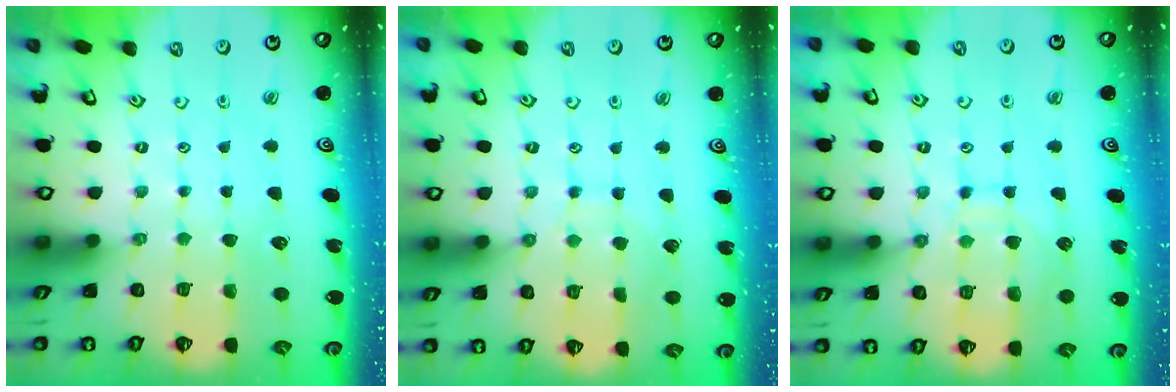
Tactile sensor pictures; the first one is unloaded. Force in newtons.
{"total": 5.0, "press": 5.0, "slide": 0.6}
{"total": 11.3, "press": 11.3, "slide": 1.0}